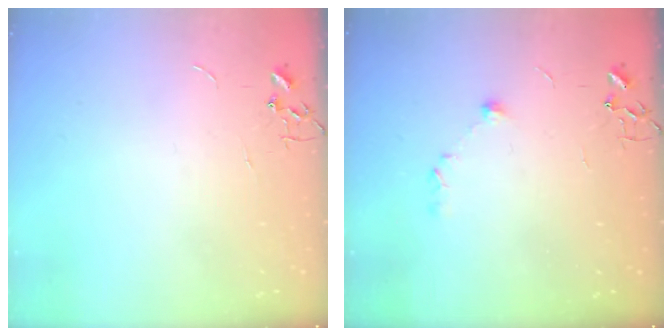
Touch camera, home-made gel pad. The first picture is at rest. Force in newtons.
{"total": 6.6, "press": 6.6, "slide": 0.8}